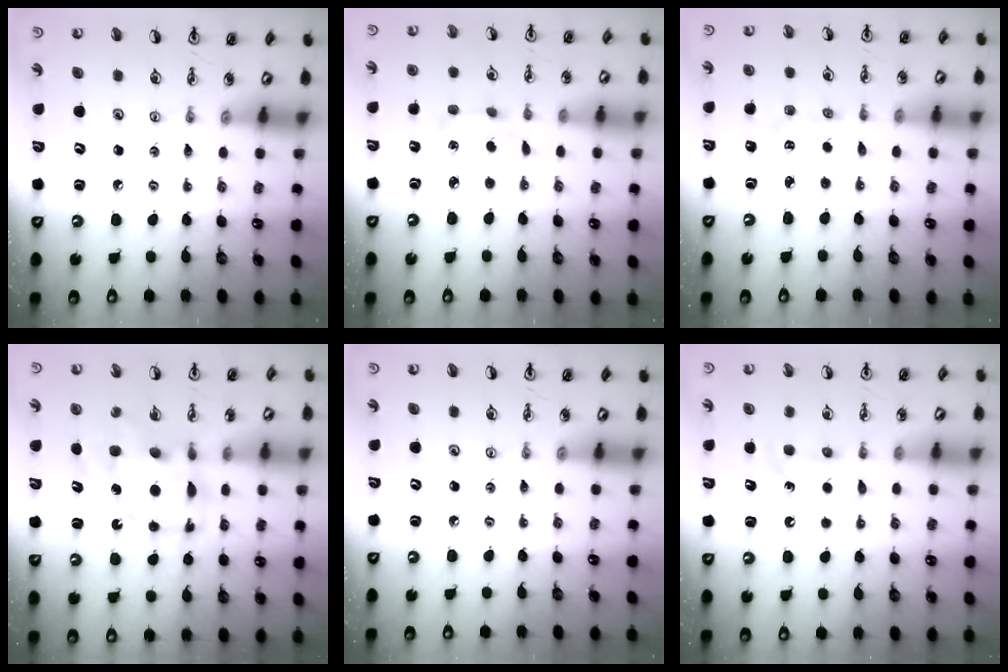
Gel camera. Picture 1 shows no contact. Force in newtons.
{"total": 3.9, "press": 3.9, "slide": 0.4}
{"total": 2.9, "press": 2.9, "slide": 0.4}
{"total": 11.7, "press": 11.7, "slide": 0.9}
{"total": 0.0}
{"total": 4.2, "press": 4.1, "slide": 0.7}